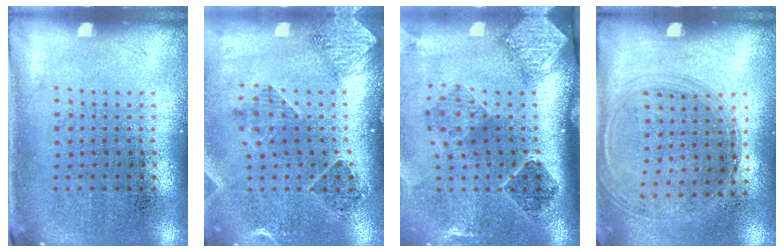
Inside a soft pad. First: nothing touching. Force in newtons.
{"total": 1.5, "press": 1.5, "slide": 0.3}
{"total": 2.9, "press": 1.8, "slide": 2.2}
{"total": 1.3, "press": 1.2, "slide": 0.5}